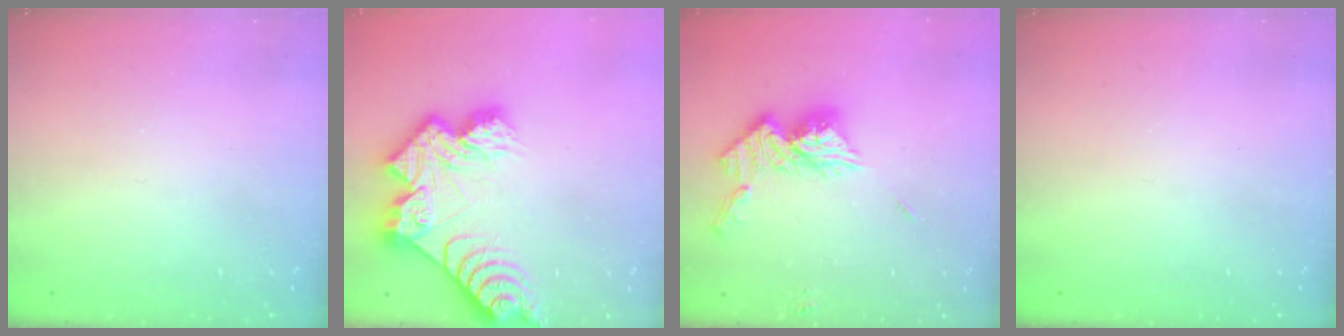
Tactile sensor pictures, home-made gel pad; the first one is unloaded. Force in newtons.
{"total": 16.9, "press": 16.8, "slide": 1.8}
{"total": 13.6, "press": 13.6, "slide": 1.1}
{"total": 0.0}